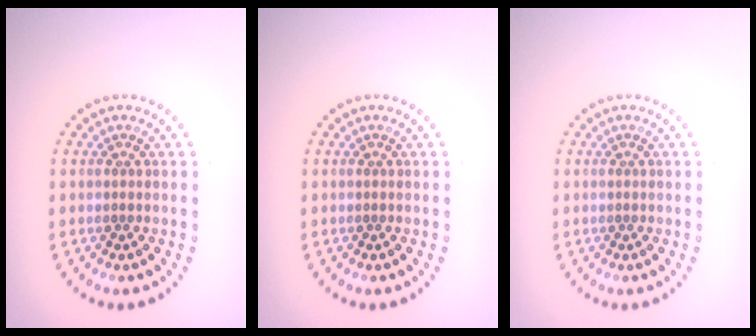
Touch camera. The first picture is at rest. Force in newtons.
{"total": 0.0}
{"total": 0.0}